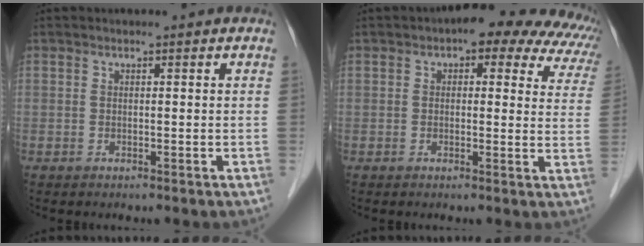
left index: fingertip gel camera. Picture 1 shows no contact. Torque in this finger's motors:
{"motor_torque": [1.19, -0.95, 0.43, 0.04]}